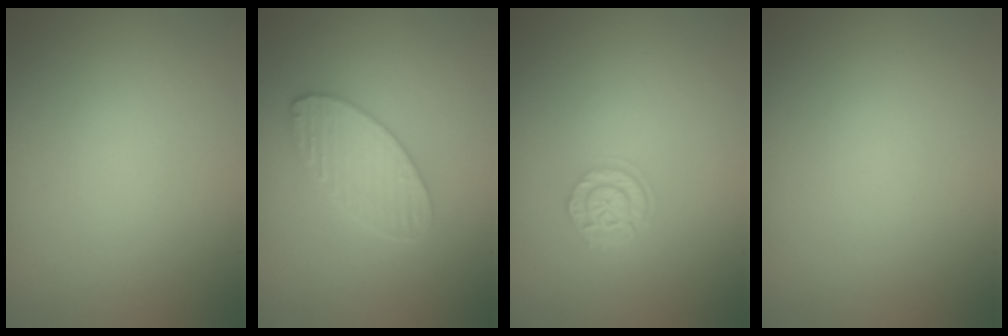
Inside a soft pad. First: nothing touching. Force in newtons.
{"total": 3.2, "press": 3.2, "slide": 0.3}
{"total": 2.4, "press": 2.0, "slide": 1.3}
{"total": 0.0}